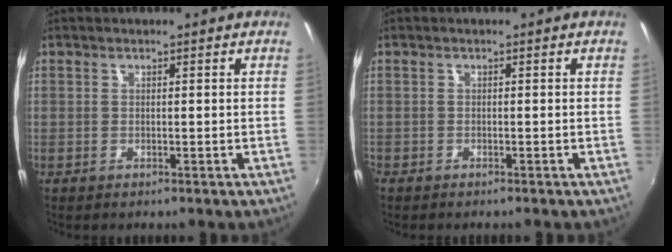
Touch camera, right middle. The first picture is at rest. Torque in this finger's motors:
{"motor_torque": [1.07, -1.06, 0.18, 0.19]}